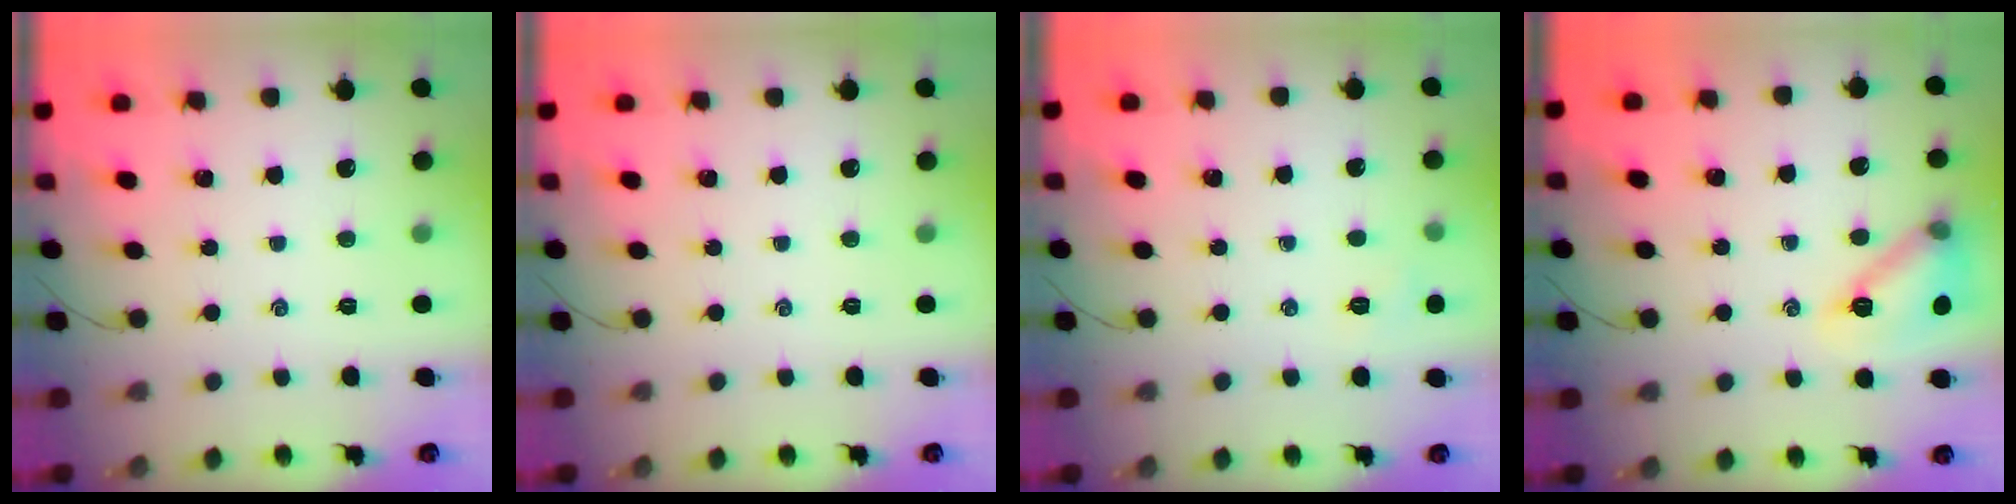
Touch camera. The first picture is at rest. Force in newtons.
{"total": 0.0}
{"total": 4.5, "press": 4.4, "slide": 1.0}
{"total": 13.7, "press": 13.6, "slide": 1.0}